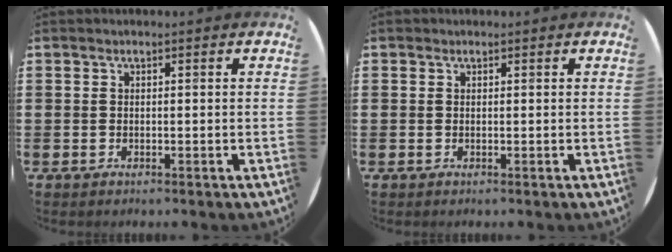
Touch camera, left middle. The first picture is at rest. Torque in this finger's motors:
{"motor_torque": [0.17, -0.13, -0.03, 0.02]}